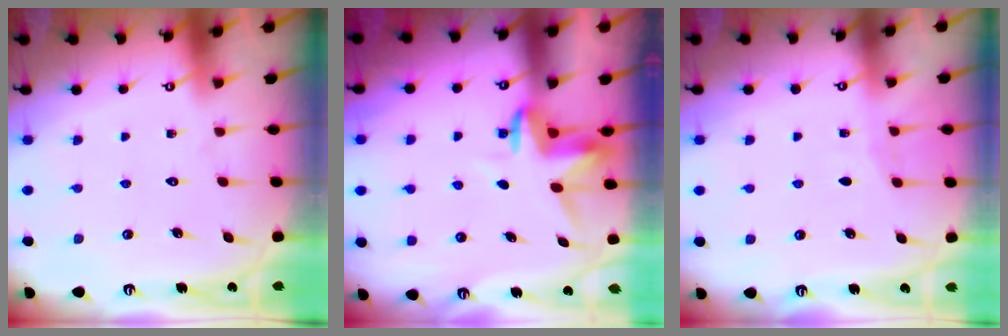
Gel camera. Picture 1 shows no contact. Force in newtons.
{"total": 3.6, "press": 3.6, "slide": 0.2}
{"total": 3.7, "press": 3.7, "slide": 0.4}